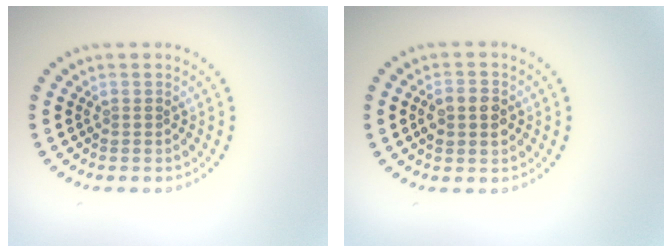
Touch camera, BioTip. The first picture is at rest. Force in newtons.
{"total": 3.0, "press": 3.0, "slide": 0.1}